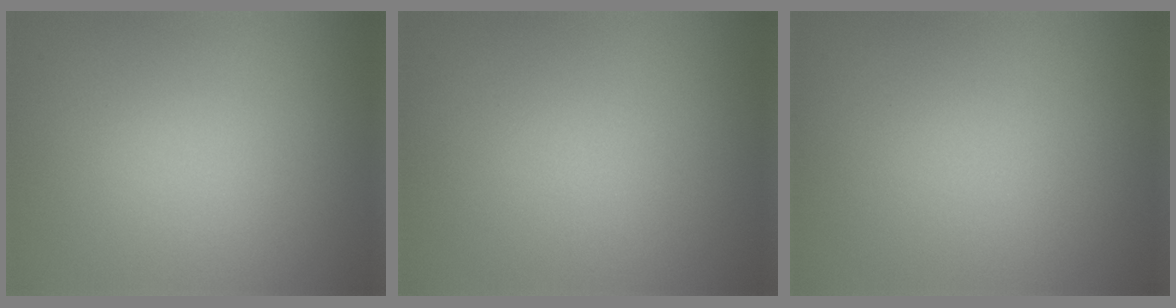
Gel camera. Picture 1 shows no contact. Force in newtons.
{"total": 0.0}
{"total": 0.0}